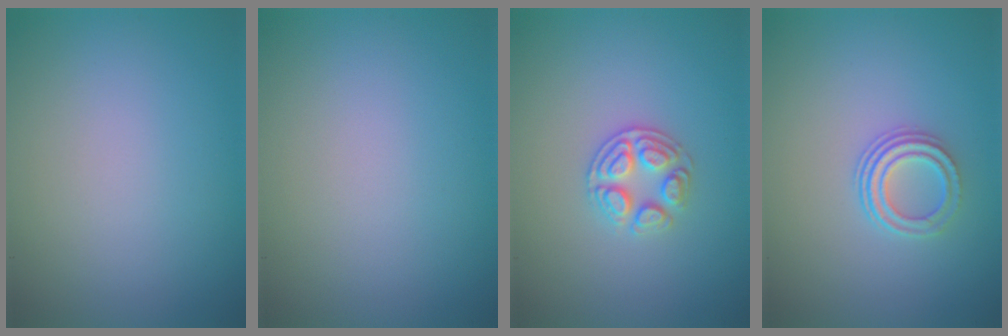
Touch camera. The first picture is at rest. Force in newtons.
{"total": 0.0}
{"total": 2.9, "press": 2.7, "slide": 1.0}
{"total": 2.8, "press": 2.2, "slide": 1.8}